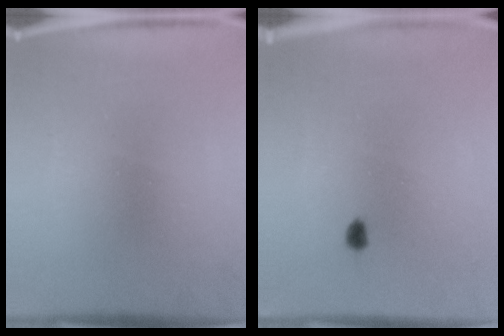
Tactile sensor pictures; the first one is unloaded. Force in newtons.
{"total": 1.7}